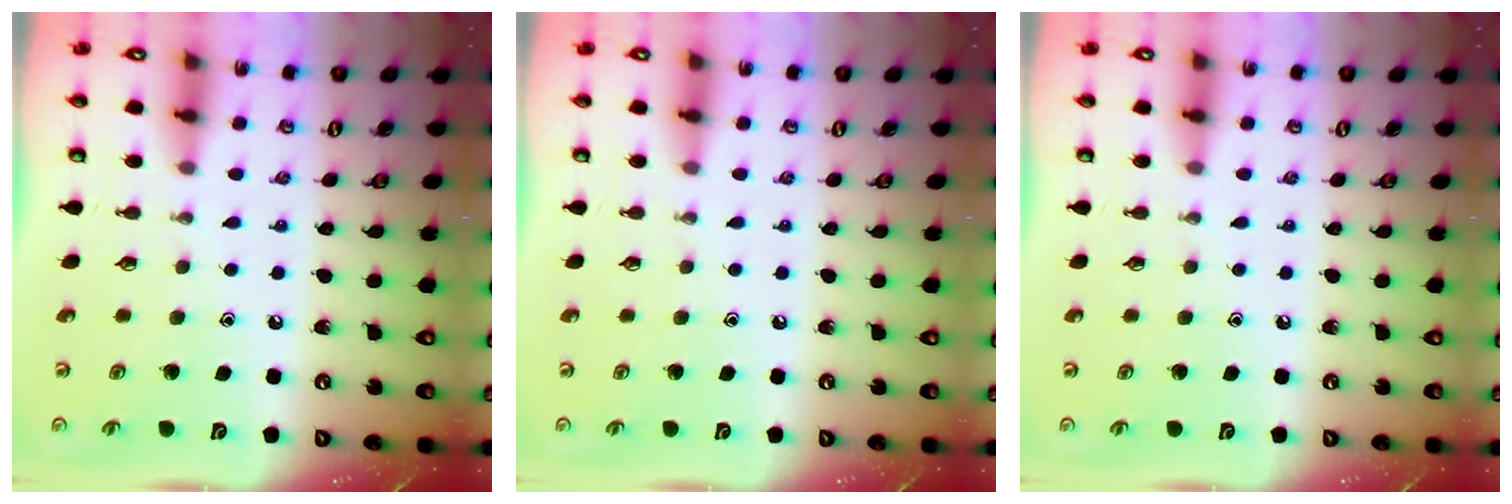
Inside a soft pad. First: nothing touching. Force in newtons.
{"total": 0.0}
{"total": 0.0}